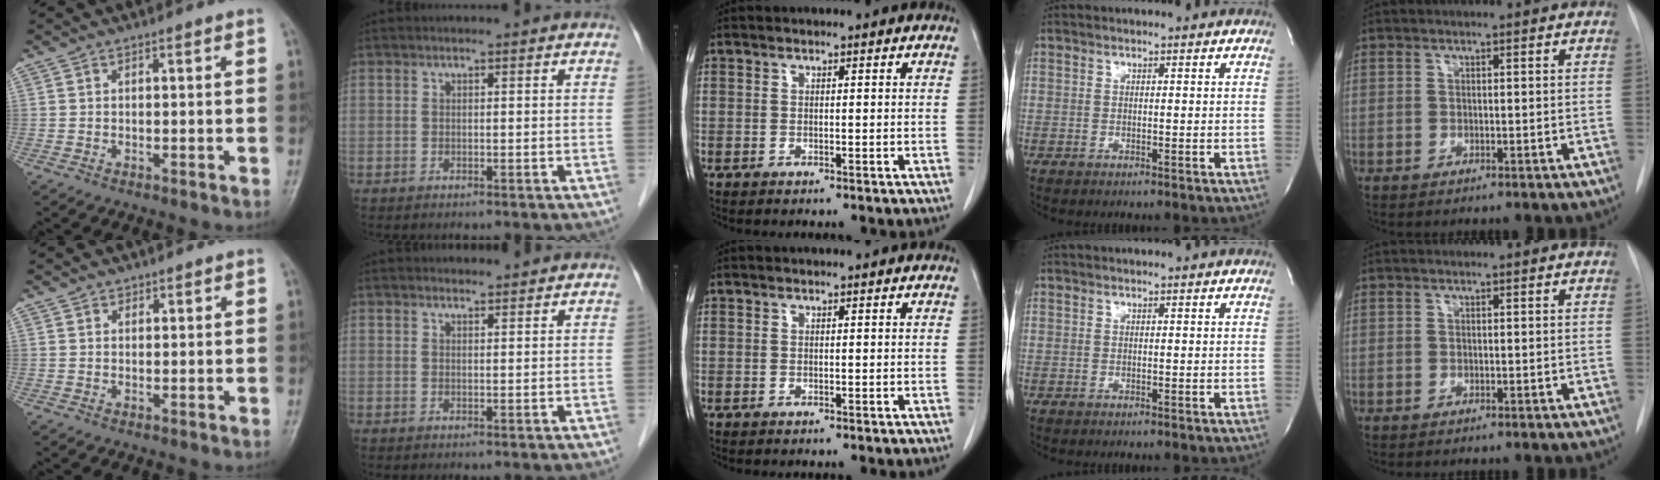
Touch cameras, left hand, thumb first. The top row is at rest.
{"thumb": {"total": 1.0, "force": [0.8, 0.6, 0.0], "torque": [0.015, -0.004, 0.008]}, "index": {"total": 2.1, "force": [2.1, 0.2, 0.2], "torque": [-0.010, 0.010, 0.032]}}